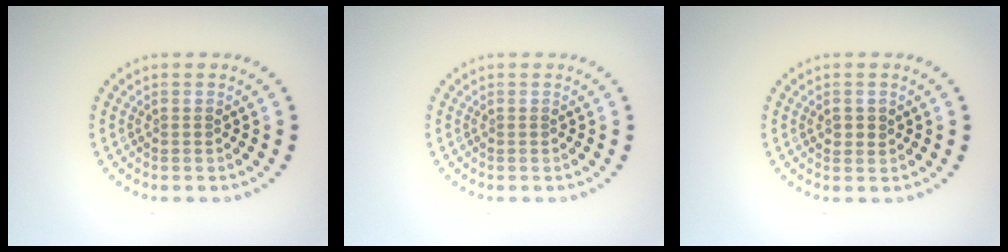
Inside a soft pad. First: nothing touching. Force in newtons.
{"total": 0.0}
{"total": 1.2, "press": 1.2, "slide": 0.3}